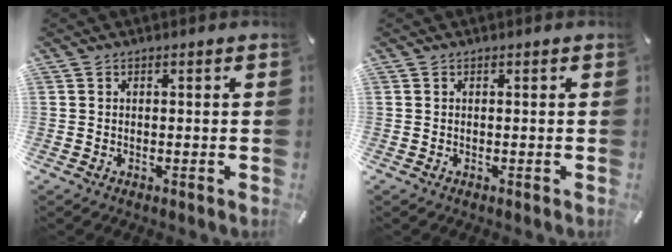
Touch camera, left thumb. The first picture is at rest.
{"total": 0.0}